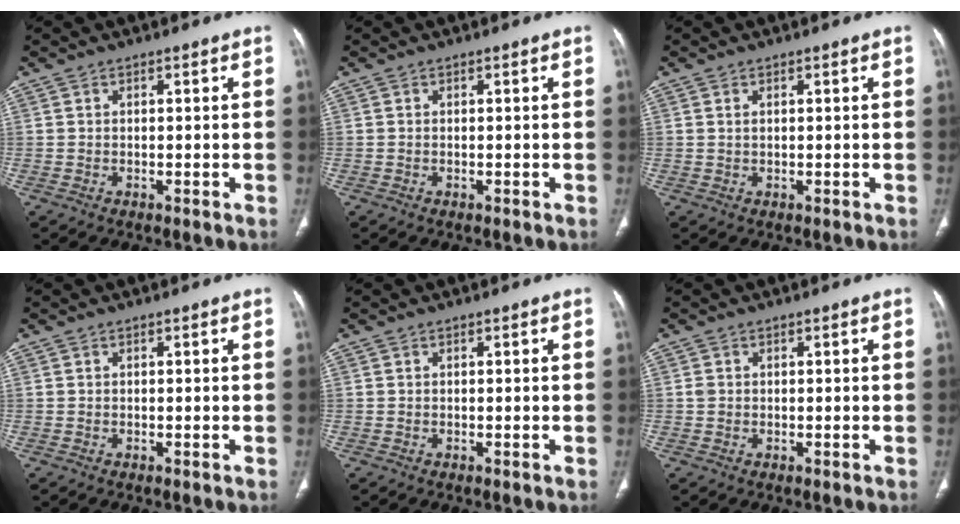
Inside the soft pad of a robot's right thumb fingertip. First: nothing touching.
{"total": 0.0}
{"total": 0.7, "force": [0.3, 0.4, 0.5], "torque": [-0.014, 0.003, 0.008]}
{"total": 0.0}
{"total": 0.0}
{"total": 0.8, "force": [0.0, 0.7, 0.4], "torque": [-0.004, 0.001, 0.001]}